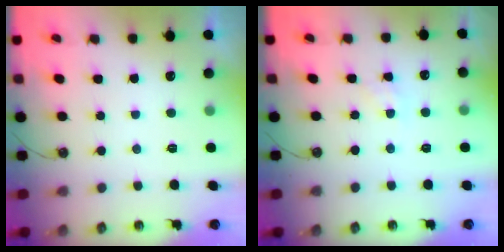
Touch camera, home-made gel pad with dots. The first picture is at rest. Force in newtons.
{"total": 2.8, "press": 2.8, "slide": 0.5}